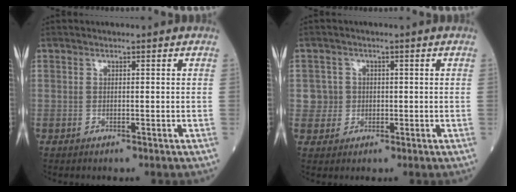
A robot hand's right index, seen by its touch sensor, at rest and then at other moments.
{"total": 2.9, "force": [0.1, 2.9, -0.3], "torque": [0.018, 0.009, 0.003]}